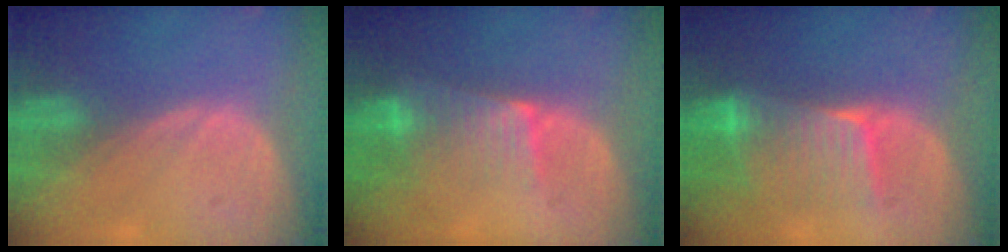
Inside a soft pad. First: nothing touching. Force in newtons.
{"total": 6.4, "press": 5.5, "slide": 3.3}
{"total": 6.8, "press": 6.8, "slide": 0.3}